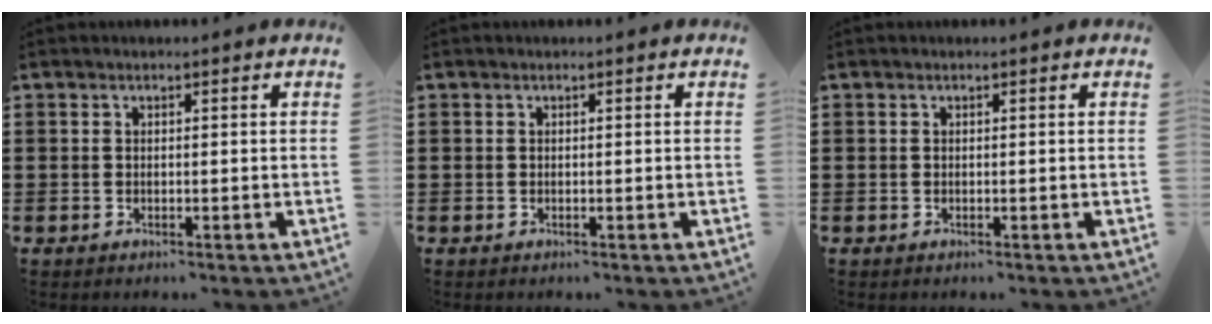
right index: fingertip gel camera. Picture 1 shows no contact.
{"total": 0.0}
{"total": 0.0}